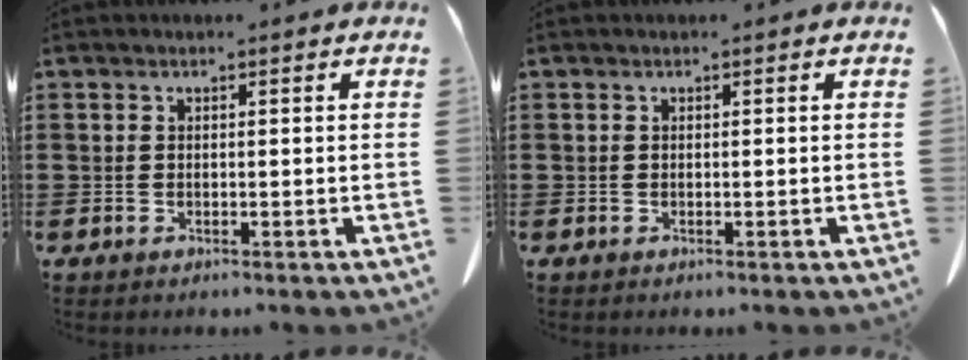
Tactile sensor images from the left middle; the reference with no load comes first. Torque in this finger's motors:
{"motor_torque": [0.00, 0.00, 0.00, -0.01]}